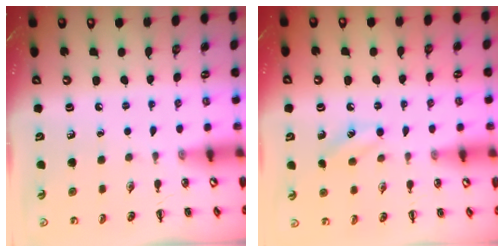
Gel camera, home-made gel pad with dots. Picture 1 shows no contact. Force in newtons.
{"total": 8.7, "press": 8.5, "slide": 1.8}